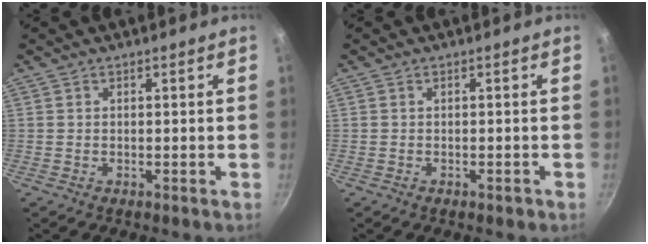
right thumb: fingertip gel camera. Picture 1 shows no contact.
{"total": 0.9, "force": [-0.5, 0.5, 0.5], "torque": [-0.006, 0.007, -0.005]}